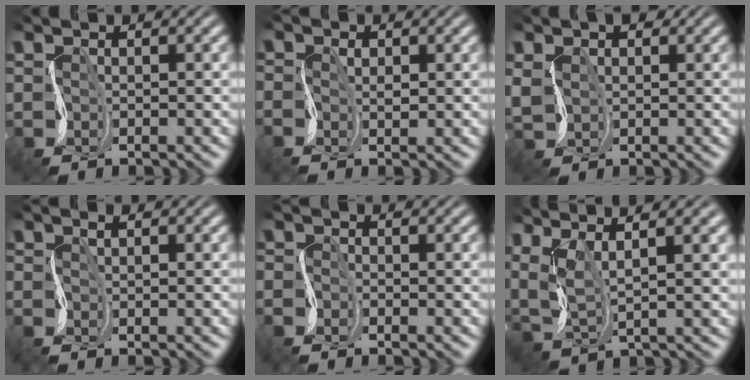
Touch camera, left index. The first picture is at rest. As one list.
[{"total": 0.9, "force": [-0.6, 0.5, 0.5], "torque": [-0.015, -0.001, -0.012]}, {"total": 2.6, "force": [0.8, 2.0, 1.3], "torque": [-0.038, 0.007, 0.012]}, {"total": 0.8, "force": [-0.6, -0.3, 0.4], "torque": [-0.015, 0.001, -0.013]}, {"total": 1.8, "force": [-1.8, 0.1, -0.1], "torque": [-0.005, -0.006, -0.037]}, {"total": 9.0, "force": [4.1, 2.9, 7.4], "torque": [-0.159, 0.021, 0.065]}]